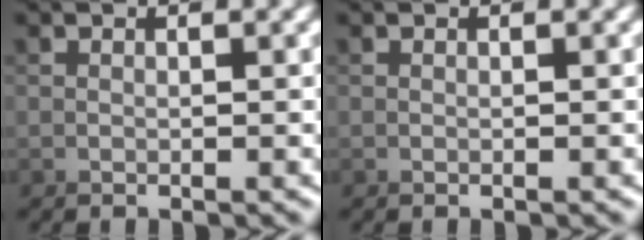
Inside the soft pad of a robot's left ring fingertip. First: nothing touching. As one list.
[{"total": 0.0}]